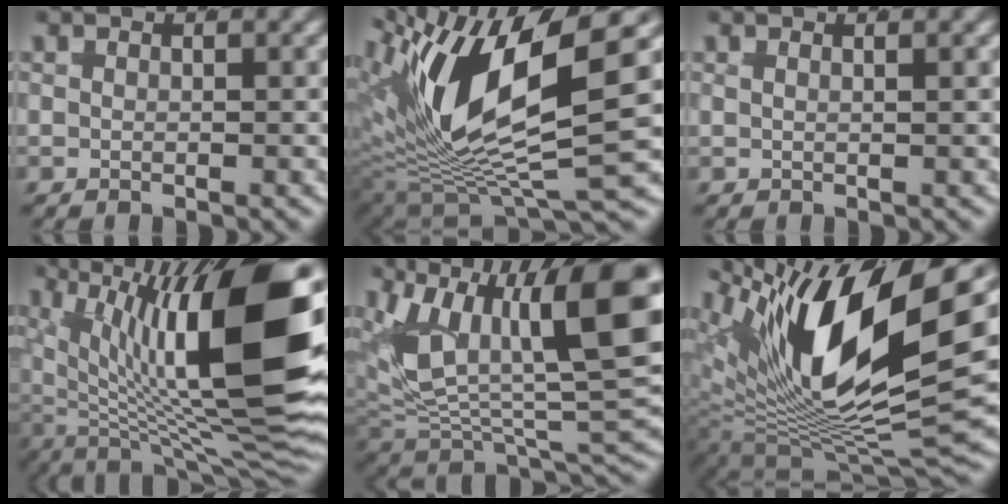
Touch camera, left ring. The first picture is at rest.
{"total": 15.2, "force": [2.1, 7.9, 12.8], "torque": [-0.238, 0.003, 0.026]}
{"total": 0.5, "force": [0.3, -0.1, 0.4], "torque": [-0.004, -0.001, 0.006]}
{"total": 16.9, "force": [1.3, 6.1, 15.7], "torque": [-0.205, -0.002, 0.025]}
{"total": 14.0, "force": [0.8, 7.0, 12.1], "torque": [-0.191, -0.017, 0.015]}
{"total": 18.4, "force": [3.3, 8.9, 15.8], "torque": [-0.250, 0.016, 0.040]}